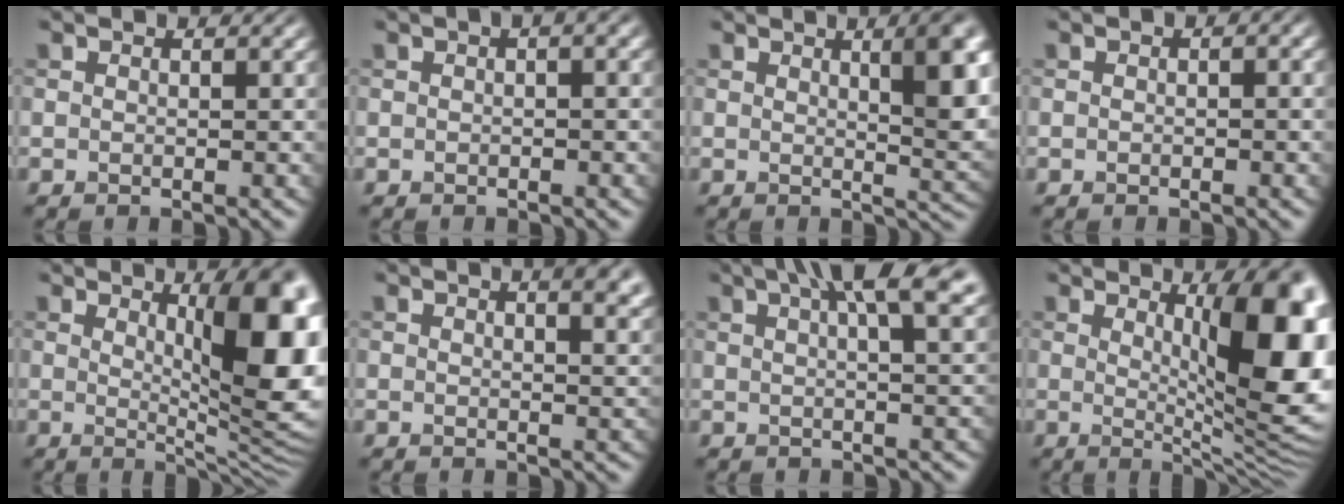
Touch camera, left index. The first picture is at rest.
{"total": 2.4, "force": [0.7, 0.5, 2.2], "torque": [-0.026, 0.008, 0.005]}
{"total": 6.9, "force": [2.2, 2.2, 6.2], "torque": [-0.049, 0.004, 0.028]}
{"total": 1.3, "force": [0.1, 0.6, 1.2], "torque": [-0.015, 0.003, 0.000]}
{"total": 11.0, "force": [2.2, 3.1, 10.4], "torque": [-0.117, -0.011, 0.039]}
{"total": 7.1, "force": [3.8, 3.2, 5.0], "torque": [-0.018, 0.034, 0.026]}
{"total": 10.1, "force": [5.4, 3.2, 8.0], "torque": [-0.072, 0.042, 0.049]}
{"total": 12.2, "force": [2.1, 3.7, 11.5], "torque": [-0.121, -0.007, 0.037]}